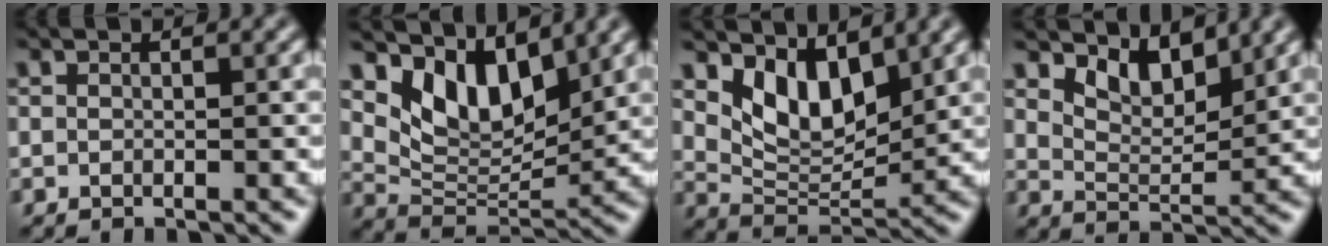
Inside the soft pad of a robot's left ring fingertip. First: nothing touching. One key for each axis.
{"total": 6.8, "fx": 4.3, "fy": 3.4, "fz": 4.0, "tx": -0.076, "ty": -0.013, "tz": 0.075}
{"total": 5.3, "fx": 3.1, "fy": 2.7, "fz": 3.3, "tx": -0.068, "ty": -0.019, "tz": 0.054}
{"total": 3.9, "fx": 3.1, "fy": 1.4, "fz": 1.9, "tx": -0.043, "ty": -0.009, "tz": 0.051}